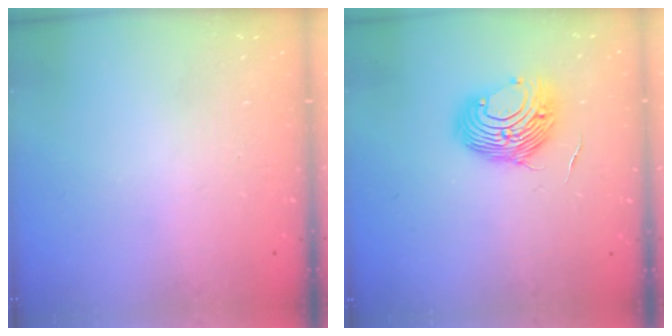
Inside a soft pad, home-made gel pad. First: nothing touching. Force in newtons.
{"total": 13.4, "press": 13.4, "slide": 0.8}